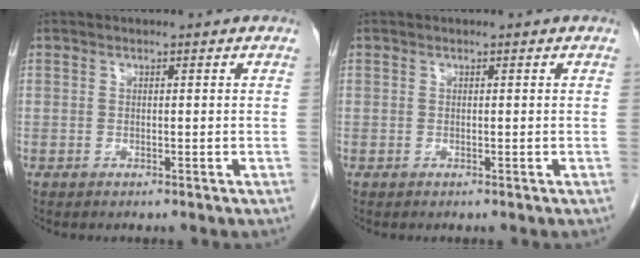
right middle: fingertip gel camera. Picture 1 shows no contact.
{"total": 0.0}